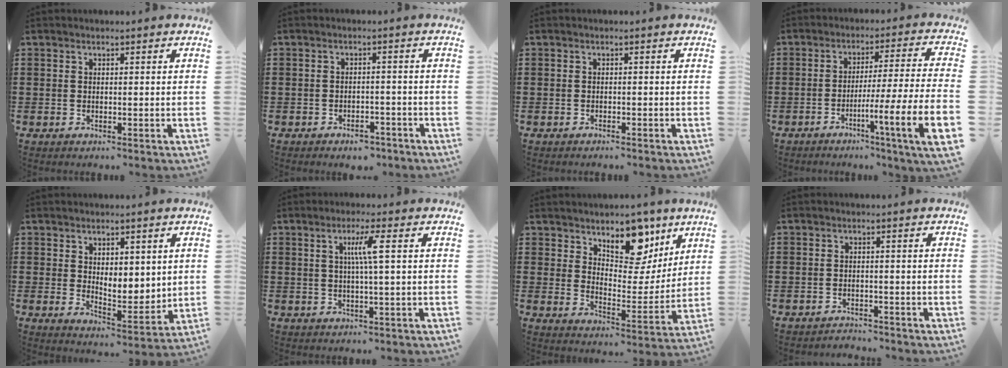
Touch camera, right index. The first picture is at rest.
{"total": 2.8, "force": [-2.7, 0.7, 0.3], "torque": [-0.012, 0.001, -0.056]}
{"total": 0.6, "force": [-0.6, 0.0, 0.2], "torque": [-0.005, -0.003, -0.012]}
{"total": 5.9, "force": [-2.6, -0.5, 5.2], "torque": [-0.093, -0.032, -0.060]}
{"total": 4.5, "force": [2.9, 2.7, 2.1], "torque": [-0.037, -0.014, 0.050]}
{"total": 4.6, "force": [0.8, -0.3, 4.5], "torque": [-0.086, -0.002, 0.007]}
{"total": 10.4, "force": [7.6, 5.2, 4.6], "torque": [-0.086, -0.034, 0.136]}
{"total": 1.7, "force": [-1.7, 0.2, -0.1], "torque": [-0.005, 0.001, -0.039]}